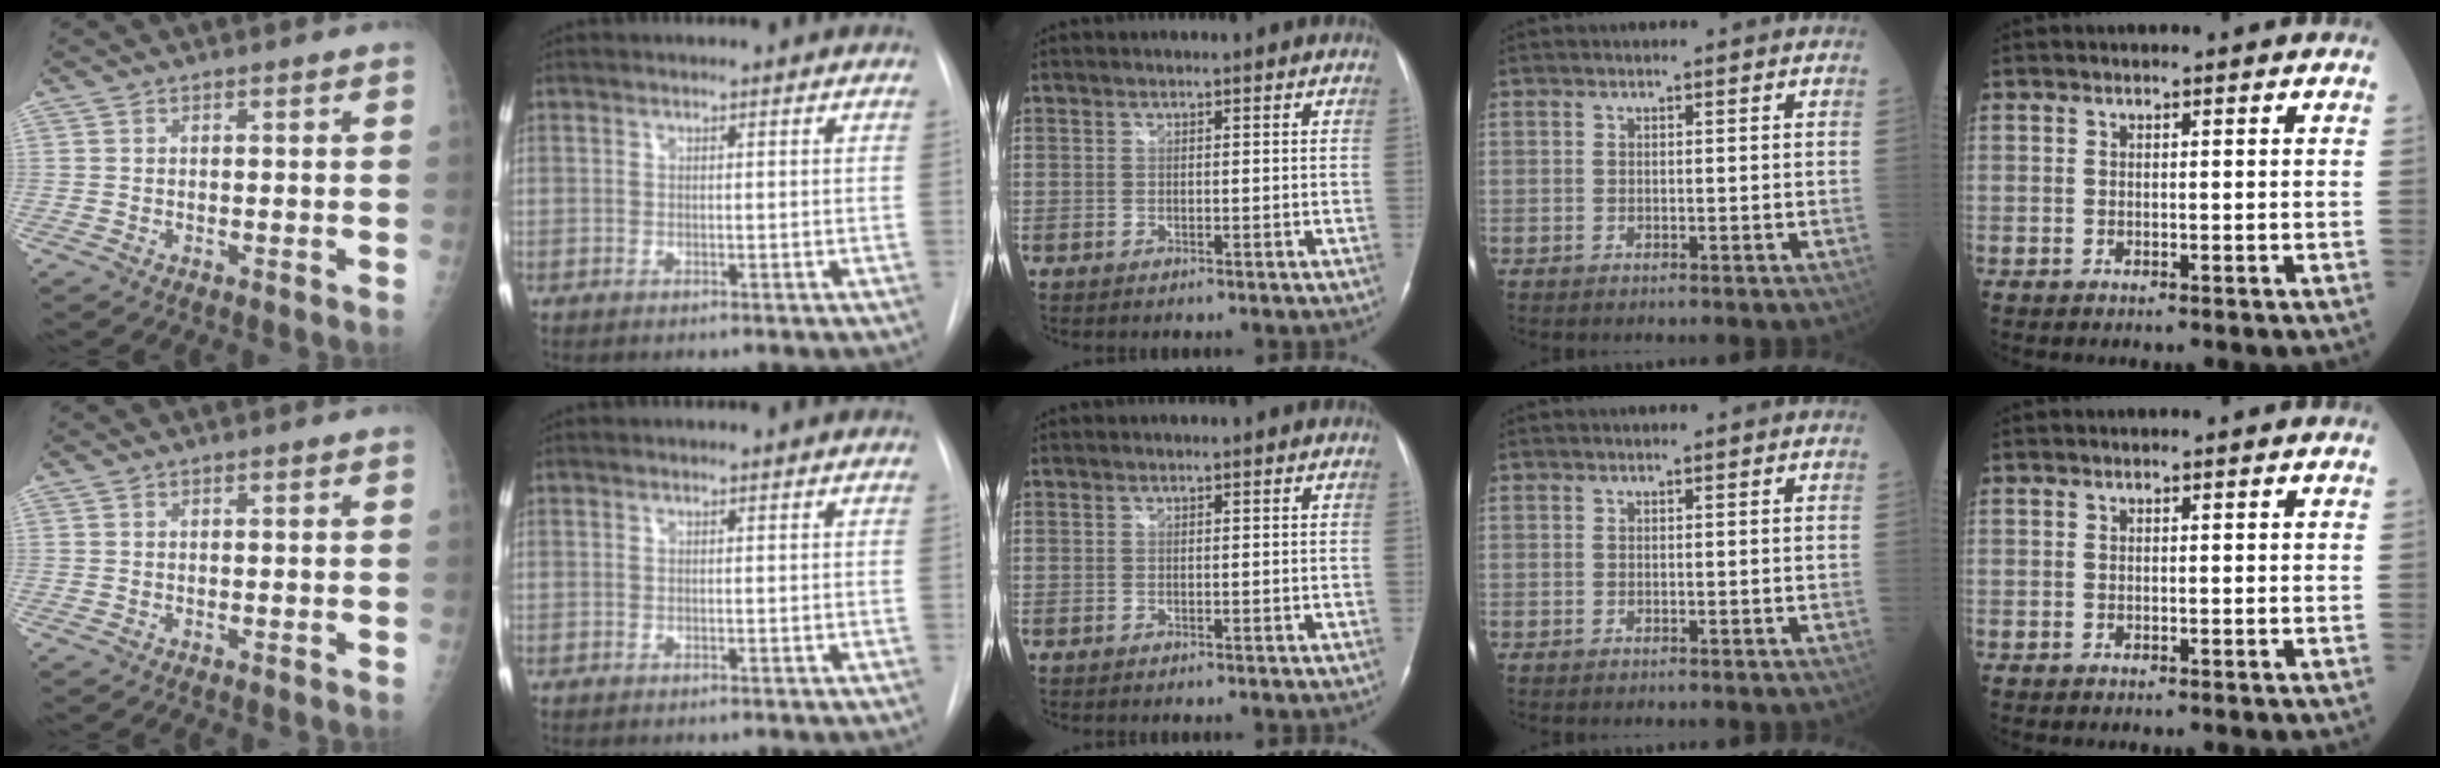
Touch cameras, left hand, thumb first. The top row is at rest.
{}